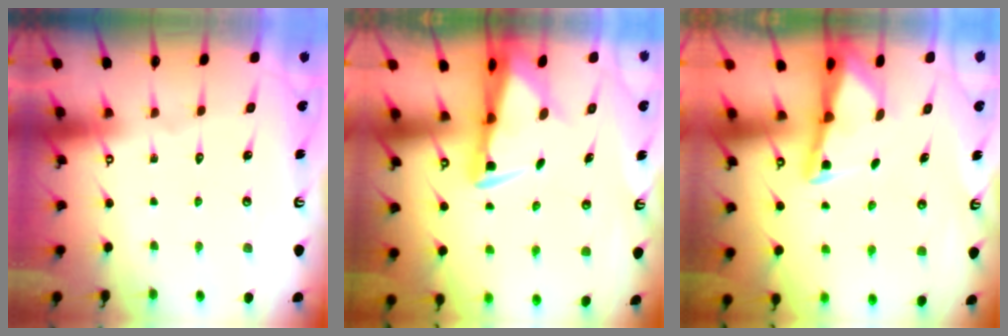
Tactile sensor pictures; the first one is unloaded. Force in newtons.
{"total": 3.3, "press": 3.3, "slide": 0.6}
{"total": 3.0, "press": 3.0, "slide": 0.3}